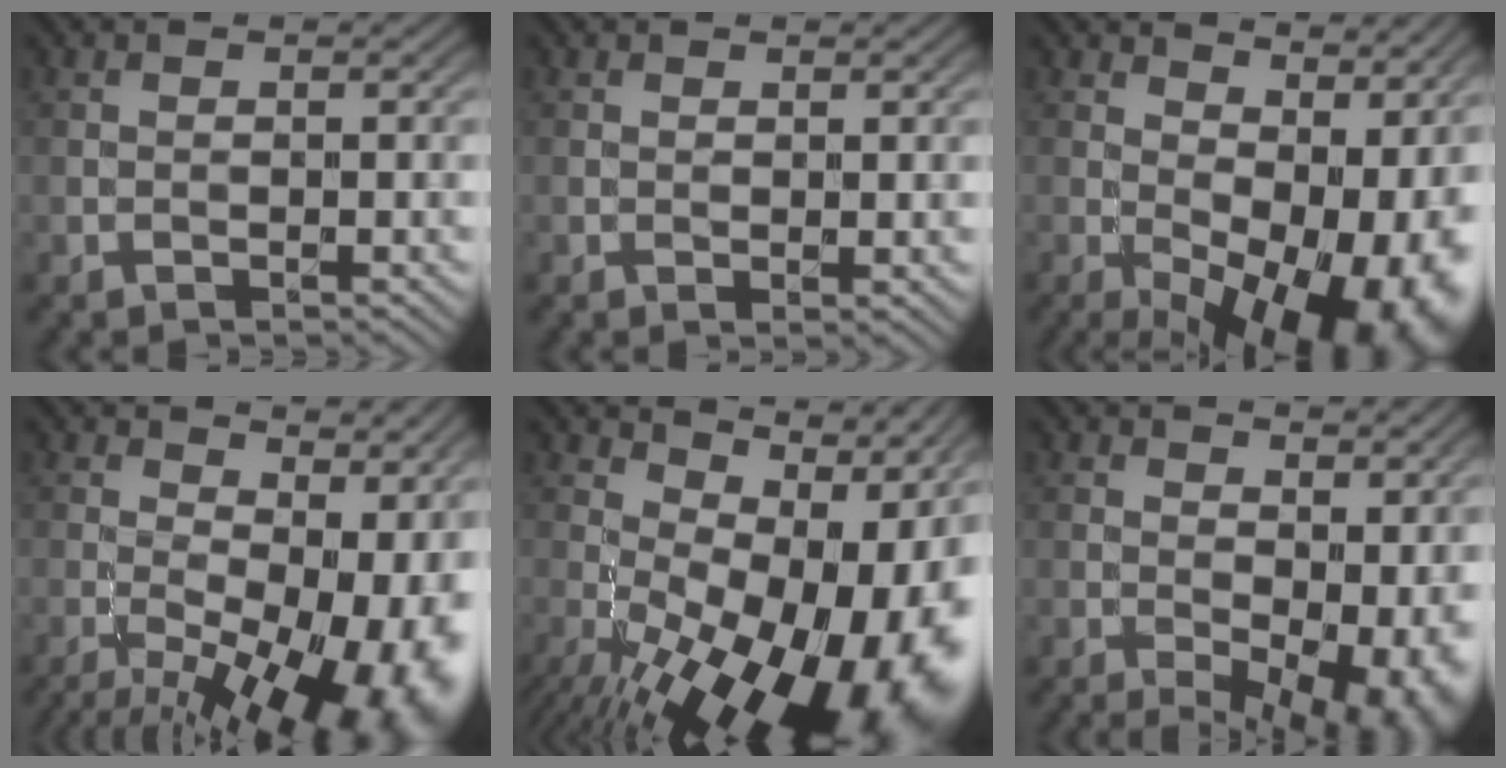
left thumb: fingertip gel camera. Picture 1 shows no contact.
{"total": 1.1, "force": [0.5, 0.4, 0.9], "torque": [-0.018, -0.003, 0.014]}
{"total": 16.9, "force": [0.2, 9.2, 14.1], "torque": [-0.167, -0.018, 0.044]}
{"total": 18.2, "force": [-2.6, 8.8, 15.7], "torque": [-0.163, 0.002, -0.005]}
{"total": 19.1, "force": [-3.3, 10.6, 15.5], "torque": [-0.168, -0.006, -0.020]}
{"total": 12.9, "force": [-1.2, 7.1, 10.6], "torque": [-0.134, -0.022, 0.018]}